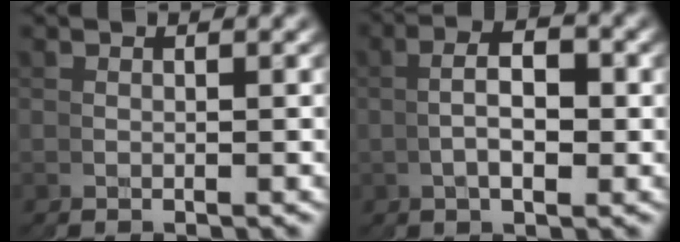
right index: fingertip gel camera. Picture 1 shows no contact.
{"total": 5.3, "force": [0.8, 2.8, 4.4], "torque": [-0.055, 0.009, 0.004]}